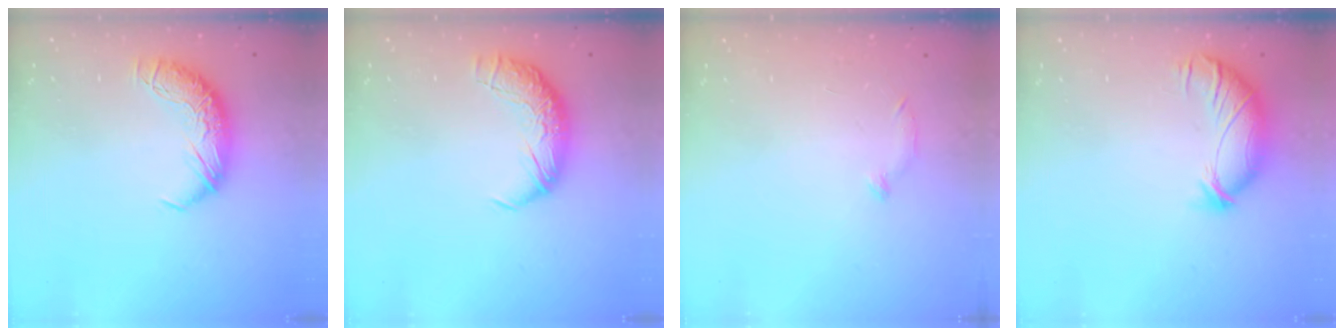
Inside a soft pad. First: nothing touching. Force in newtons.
{"total": 2.4, "press": 1.1, "slide": 2.1}
{"total": 7.0, "press": 7.0, "slide": 0.6}
{"total": 4.4, "press": 4.2, "slide": 1.2}